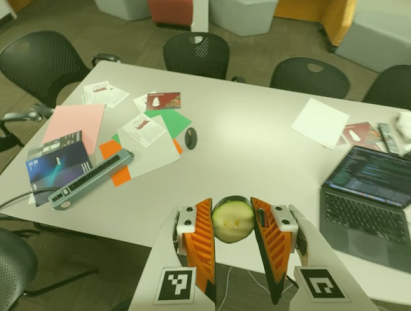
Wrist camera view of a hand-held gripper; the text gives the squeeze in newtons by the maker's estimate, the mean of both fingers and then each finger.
{"total": 12.1, "left": 12.7, "right": 11.5}